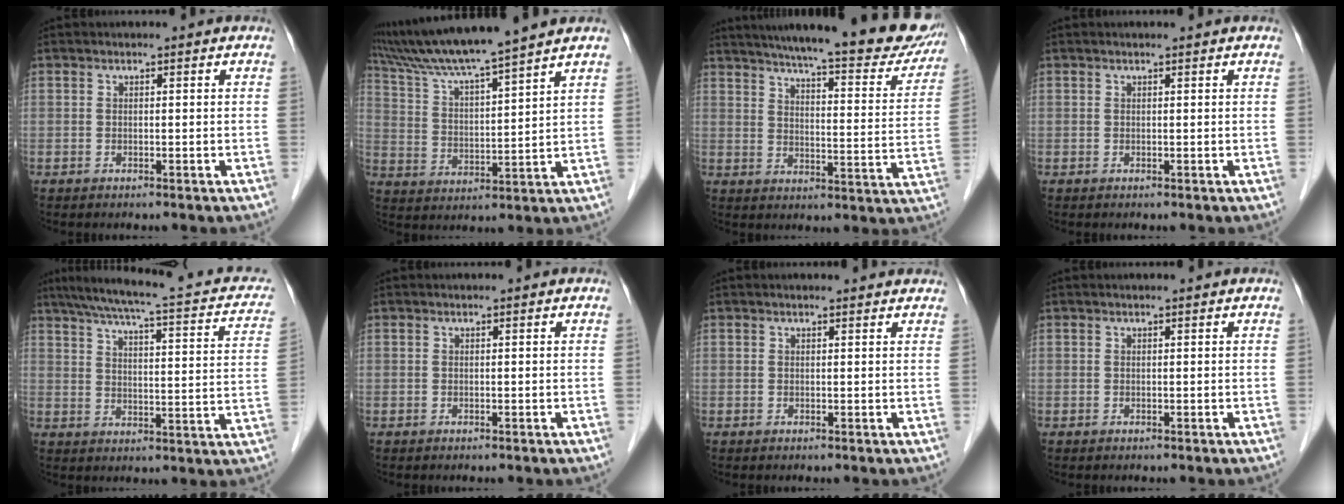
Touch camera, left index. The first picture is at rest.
{"total": 13.8, "force": [12.0, -1.6, 6.6], "torque": [-0.127, 0.013, 0.207]}
{"total": 27.6, "force": [23.6, 4.2, 13.7], "torque": [-0.206, -0.046, 0.291]}
{"total": 1.2, "force": [1.1, 0.0, 0.5], "torque": [-0.009, 0.012, 0.014]}
{"total": 21.0, "force": [15.8, 4.4, 13.1], "torque": [-0.194, 0.024, 0.188]}
{"total": 0.0}
{"total": 3.5, "force": [3.4, 0.5, 1.0], "torque": [-0.014, 0.013, 0.031]}
{"total": 0.5, "force": [0.5, 0.0, 0.2], "torque": [-0.002, 0.007, 0.008]}